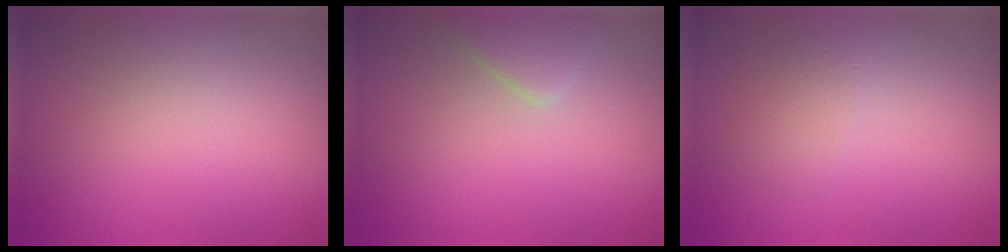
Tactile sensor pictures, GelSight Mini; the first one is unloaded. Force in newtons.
{"total": 2.1, "press": 2.1, "slide": 0.2}
{"total": 1.6, "press": 1.6, "slide": 0.1}